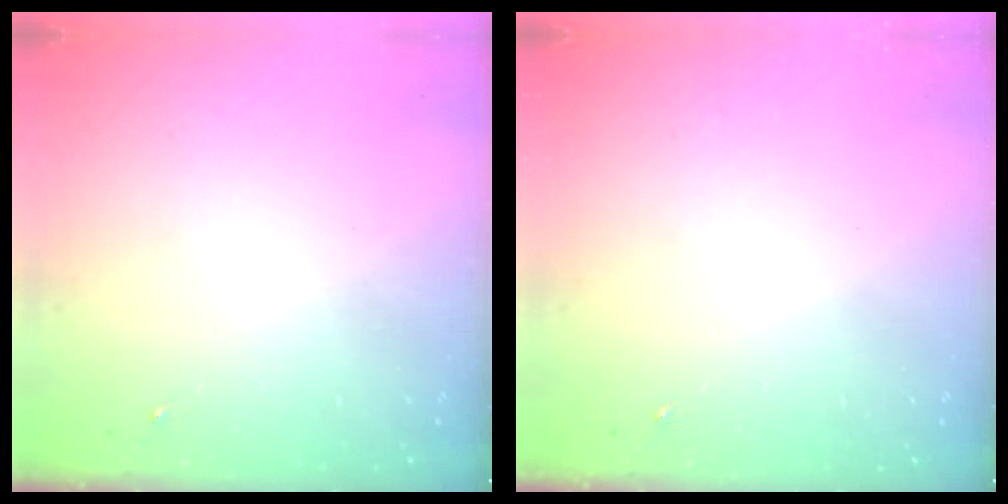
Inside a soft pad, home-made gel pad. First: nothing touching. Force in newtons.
{"total": 0.0}